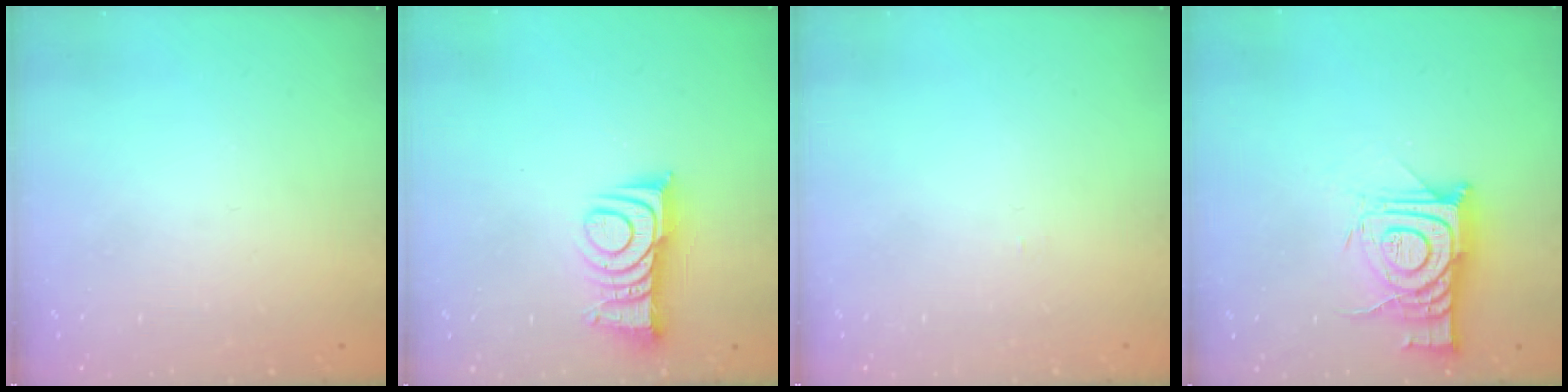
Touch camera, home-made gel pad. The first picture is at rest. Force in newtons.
{"total": 10.0, "press": 9.9, "slide": 1.0}
{"total": 3.5, "press": 3.5, "slide": 0.4}
{"total": 12.7, "press": 12.6, "slide": 1.1}